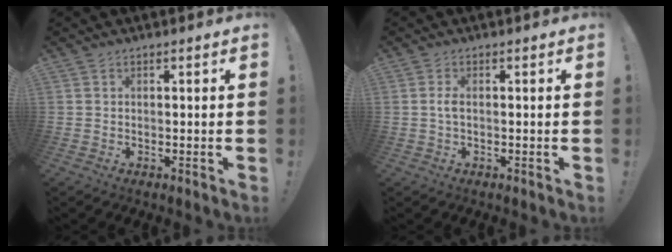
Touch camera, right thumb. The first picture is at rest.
{"total": 2.1, "force": [-0.2, 0.5, 2.1], "torque": [-0.047, 0.001, -0.006]}